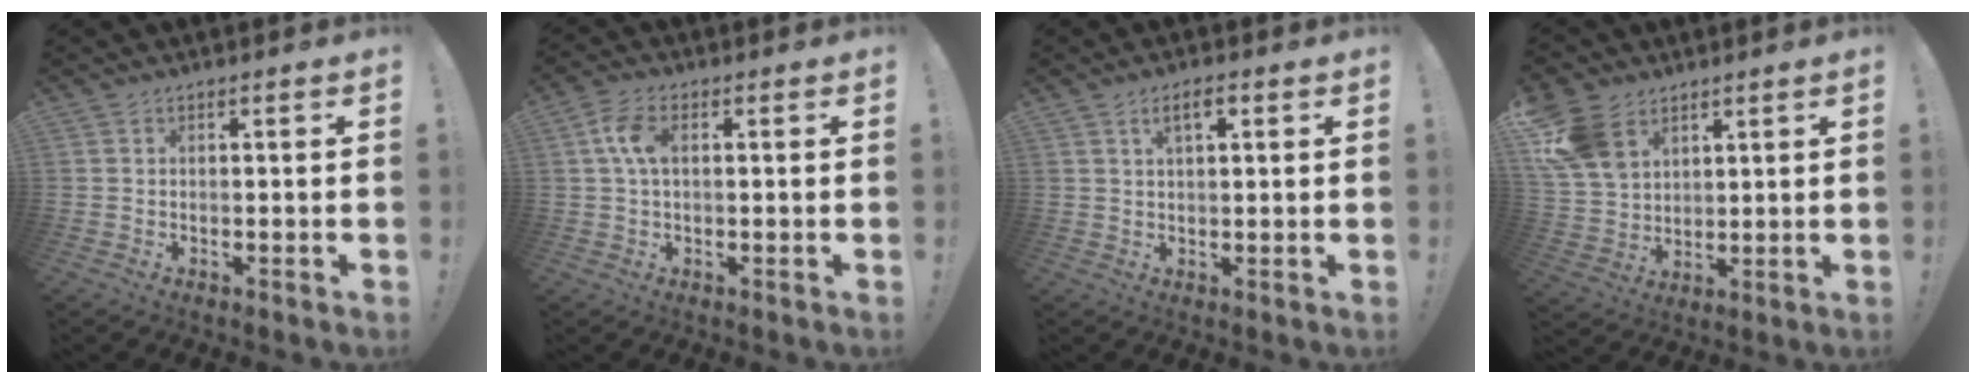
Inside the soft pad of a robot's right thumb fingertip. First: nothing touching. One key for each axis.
{"total": 6.6, "fx": 1.1, "fy": 3.8, "fz": 5.3, "tx": -0.106, "ty": 0.005, "tz": 0.017}
{"total": 4.3, "fx": 1.9, "fy": 1.7, "fz": 3.5, "tx": -0.057, "ty": 0.002, "tz": 0.029}
{"total": 13.8, "fx": 7.3, "fy": 9.4, "fz": 7.1, "tx": -0.135, "ty": -0.030, "tz": 0.146}